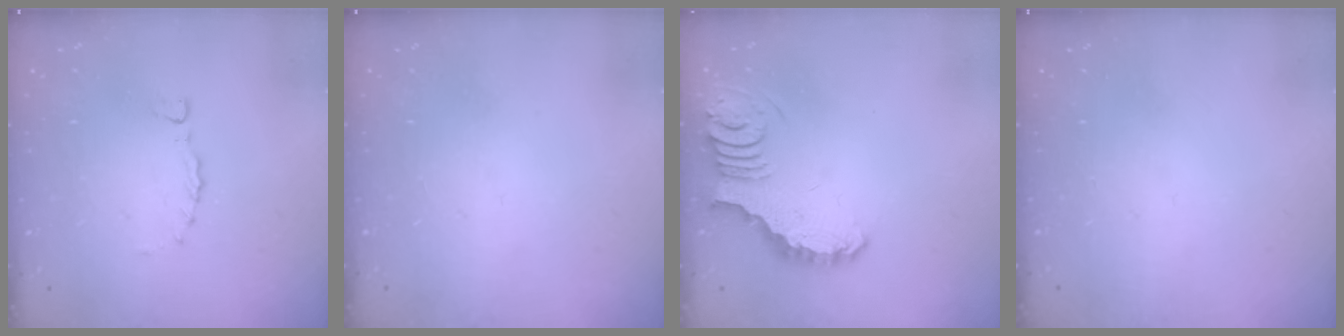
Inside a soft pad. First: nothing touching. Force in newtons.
{"total": 0.0}
{"total": 3.9, "press": 3.9, "slide": 0.6}
{"total": 0.0}